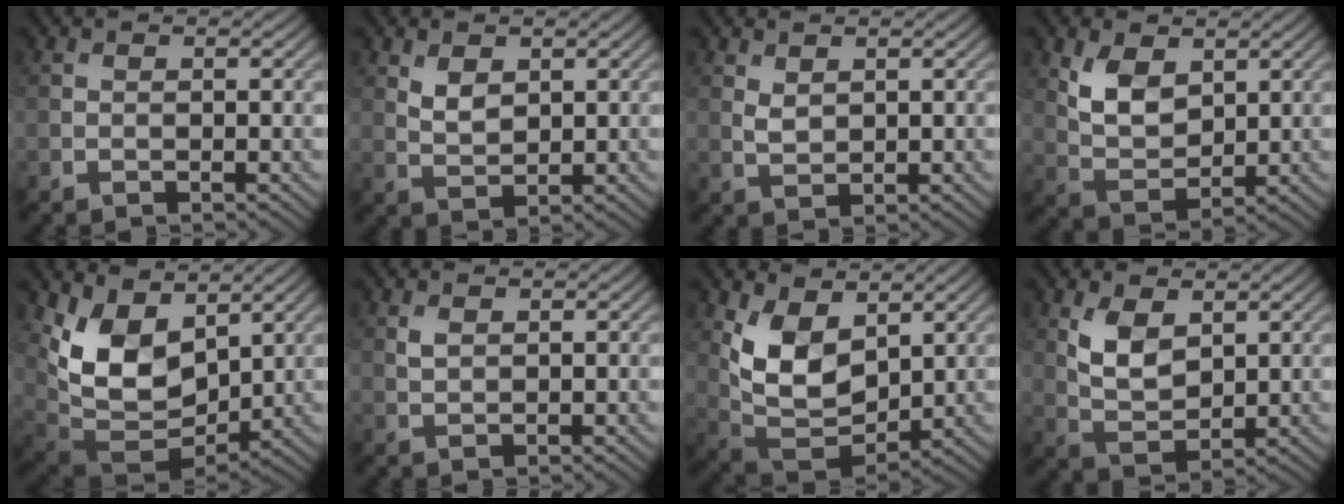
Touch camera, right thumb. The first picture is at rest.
{"total": 2.8, "force": [1.4, 1.6, 1.8], "torque": [-0.043, -0.006, 0.033]}
{"total": 1.7, "force": [1.0, 0.9, 1.0], "torque": [-0.028, -0.003, 0.025]}
{"total": 6.1, "force": [2.7, 3.6, 4.1], "torque": [-0.092, -0.010, 0.055]}
{"total": 11.2, "force": [4.6, 7.1, 7.5], "torque": [-0.168, -0.013, 0.091]}
{"total": 1.3, "force": [0.6, 0.7, 0.9], "torque": [-0.026, -0.001, 0.015]}
{"total": 9.3, "force": [3.6, 5.6, 6.5], "torque": [-0.145, -0.013, 0.068]}
{"total": 5.7, "force": [2.3, 3.2, 4.2], "torque": [-0.095, -0.008, 0.048]}